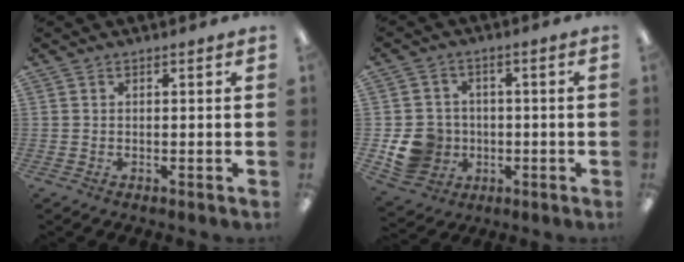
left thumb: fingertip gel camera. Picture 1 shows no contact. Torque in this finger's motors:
{"motor_torque": [0.14, 2.05, 0.39, 0.01, 0.05]}